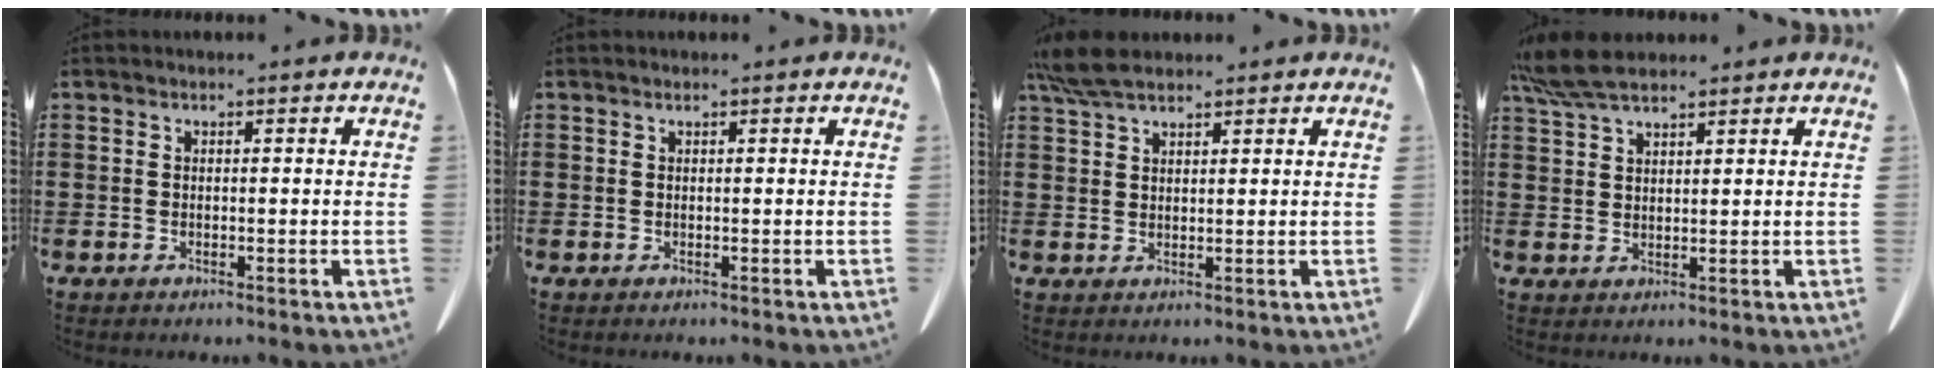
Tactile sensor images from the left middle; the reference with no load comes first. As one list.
[{"total": 0.0}, {"total": 5.5, "force": [4.3, 1.4, 3.1], "torque": [-0.071, -0.003, 0.082]}, {"total": 6.3, "force": [5.1, 1.5, 3.4], "torque": [-0.079, -0.005, 0.097]}]